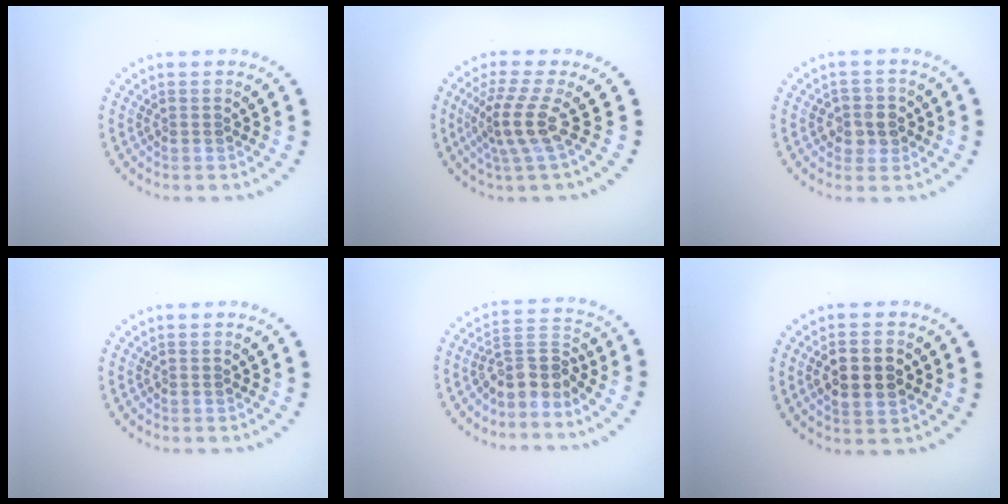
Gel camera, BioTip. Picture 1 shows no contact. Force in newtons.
{"total": 3.6, "press": 2.6, "slide": 2.4}
{"total": 2.2, "press": 2.1, "slide": 0.6}
{"total": 0.0}
{"total": 3.3, "press": 2.5, "slide": 2.1}
{"total": 3.8, "press": 3.8, "slide": 0.3}